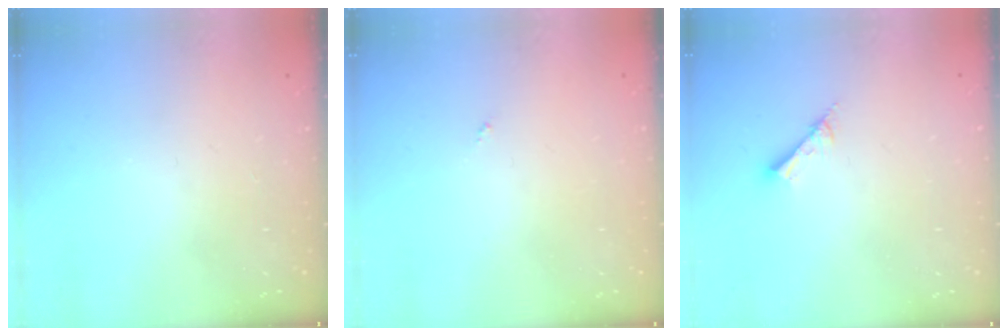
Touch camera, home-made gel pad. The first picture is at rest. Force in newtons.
{"total": 0.0}
{"total": 2.6, "press": 2.6, "slide": 0.1}